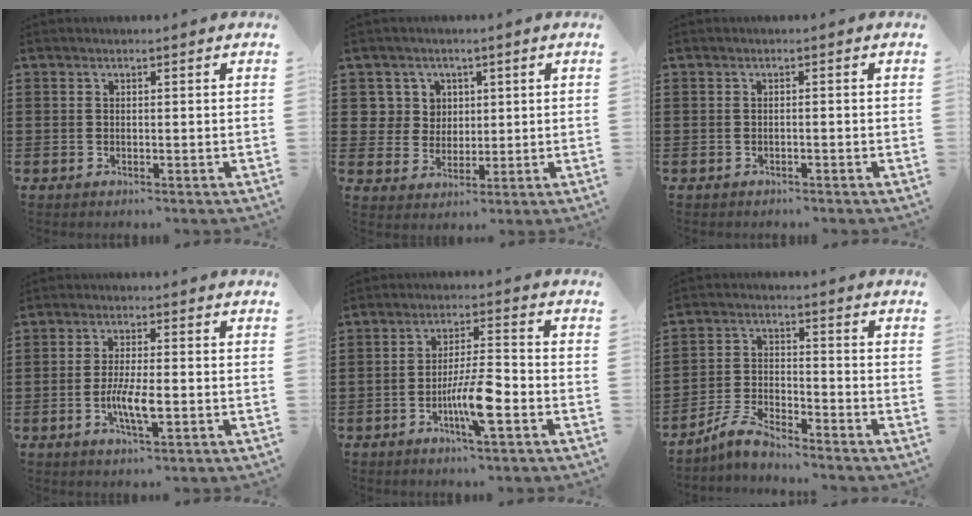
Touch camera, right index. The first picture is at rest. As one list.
[{"total": 5.1, "force": [1.9, 4.6, 1.1], "torque": [-0.039, 0.012, 0.033]}, {"total": 0.5, "force": [-0.4, 0.1, 0.3], "torque": [-0.007, -0.003, -0.007]}, {"total": 5.5, "force": [-1.5, 1.3, 5.1], "torque": [-0.100, -0.003, -0.029]}, {"total": 8.0, "force": [-2.9, 1.3, 7.4], "torque": [-0.140, -0.005, -0.055]}, {"total": 5.5, "force": [-5.1, 0.7, 2.0], "torque": [-0.055, 0.001, -0.103]}]